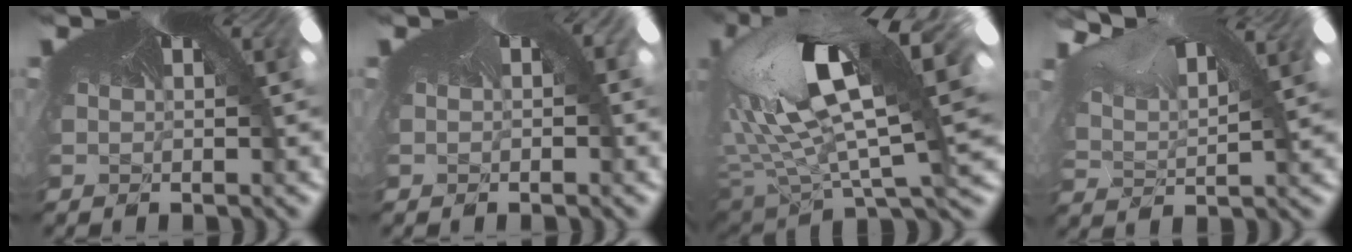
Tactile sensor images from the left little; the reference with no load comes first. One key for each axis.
{"total": 1.1, "fx": -0.2, "fy": 0.9, "fz": 0.6, "tx": -0.015, "ty": 0.002, "tz": -0.003}
{"total": 2.9, "fx": -2.5, "fy": 1.1, "fz": 1.0, "tx": -0.094, "ty": -0.054, "tz": -0.025}
{"total": 1.9, "fx": 1.0, "fy": 0.7, "fz": 1.4, "tx": -0.063, "ty": 0.007, "tz": 0.030}